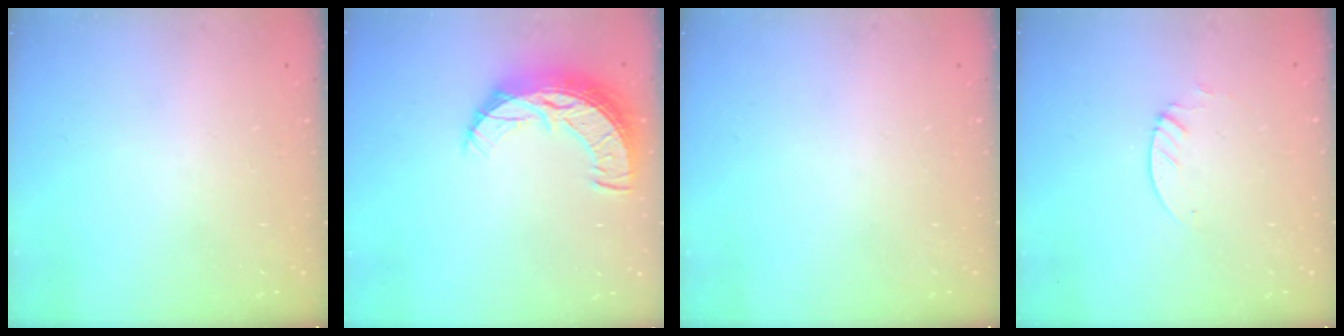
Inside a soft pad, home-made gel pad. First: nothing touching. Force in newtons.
{"total": 11.2, "press": 11.1, "slide": 0.9}
{"total": 0.0}
{"total": 1.3, "press": 1.3, "slide": 0.1}